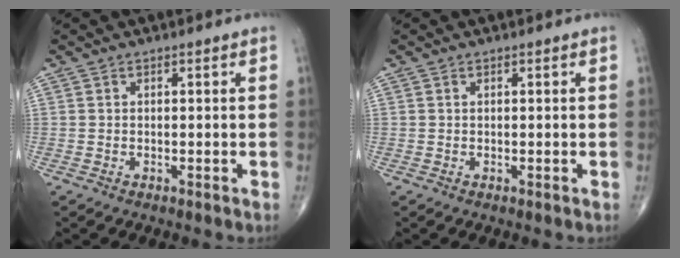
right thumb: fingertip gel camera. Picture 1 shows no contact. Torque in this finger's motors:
{"motor_torque": [-0.42, -0.08, 0.13, 0.37, 0.03]}